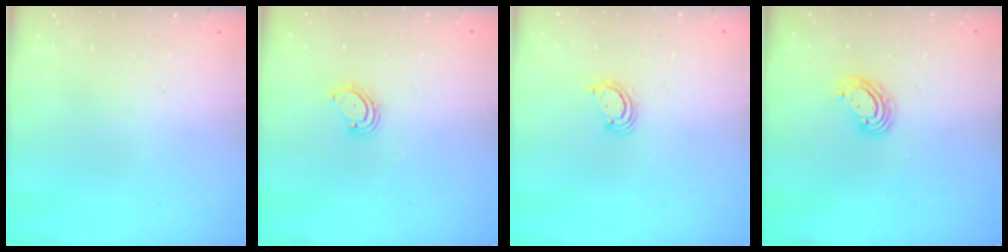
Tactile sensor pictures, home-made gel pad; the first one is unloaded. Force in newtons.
{"total": 3.4, "press": 3.3, "slide": 0.7}
{"total": 3.2, "press": 3.1, "slide": 0.3}
{"total": 5.7, "press": 5.6, "slide": 0.8}